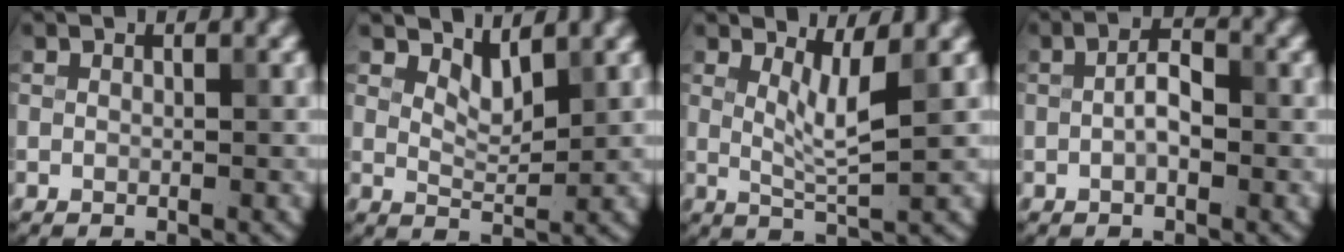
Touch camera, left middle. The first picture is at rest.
{"total": 2.1, "force": [1.8, 0.4, 0.9], "torque": [-0.024, -0.009, 0.034]}
{"total": 2.6, "force": [1.1, 0.3, 2.3], "torque": [-0.046, -0.008, 0.028]}
{"total": 2.2, "force": [-0.4, 0.9, 1.9], "torque": [-0.038, 0.009, -0.009]}